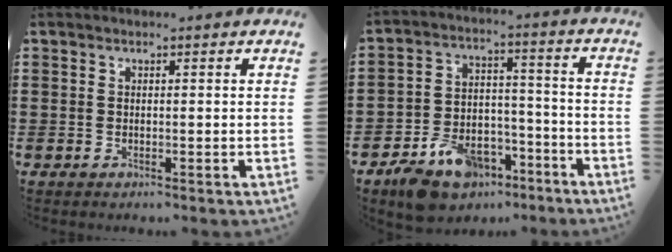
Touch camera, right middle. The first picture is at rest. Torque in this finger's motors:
{"motor_torque": [1.11, -1.03, 0.35, 0.08]}